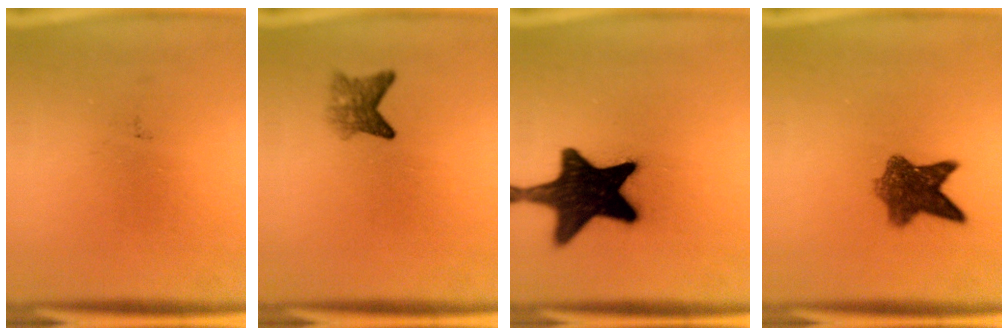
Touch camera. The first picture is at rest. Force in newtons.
{"total": 3.0}
{"total": 18.9}
{"total": 7.1}